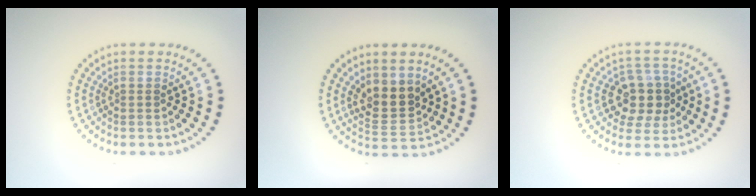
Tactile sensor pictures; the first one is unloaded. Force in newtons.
{"total": 3.4, "press": 3.1, "slide": 1.4}
{"total": 4.0, "press": 3.8, "slide": 1.4}